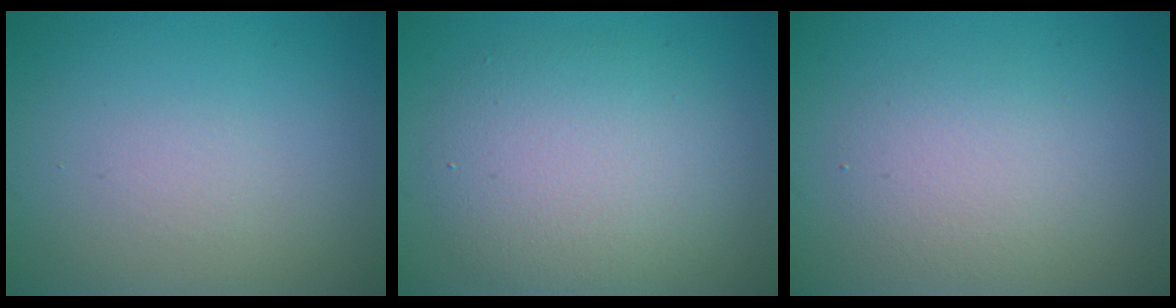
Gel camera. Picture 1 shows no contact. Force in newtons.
{"total": 5.9, "press": 5.9, "slide": 0.4}
{"total": 2.9, "press": 2.8, "slide": 0.2}